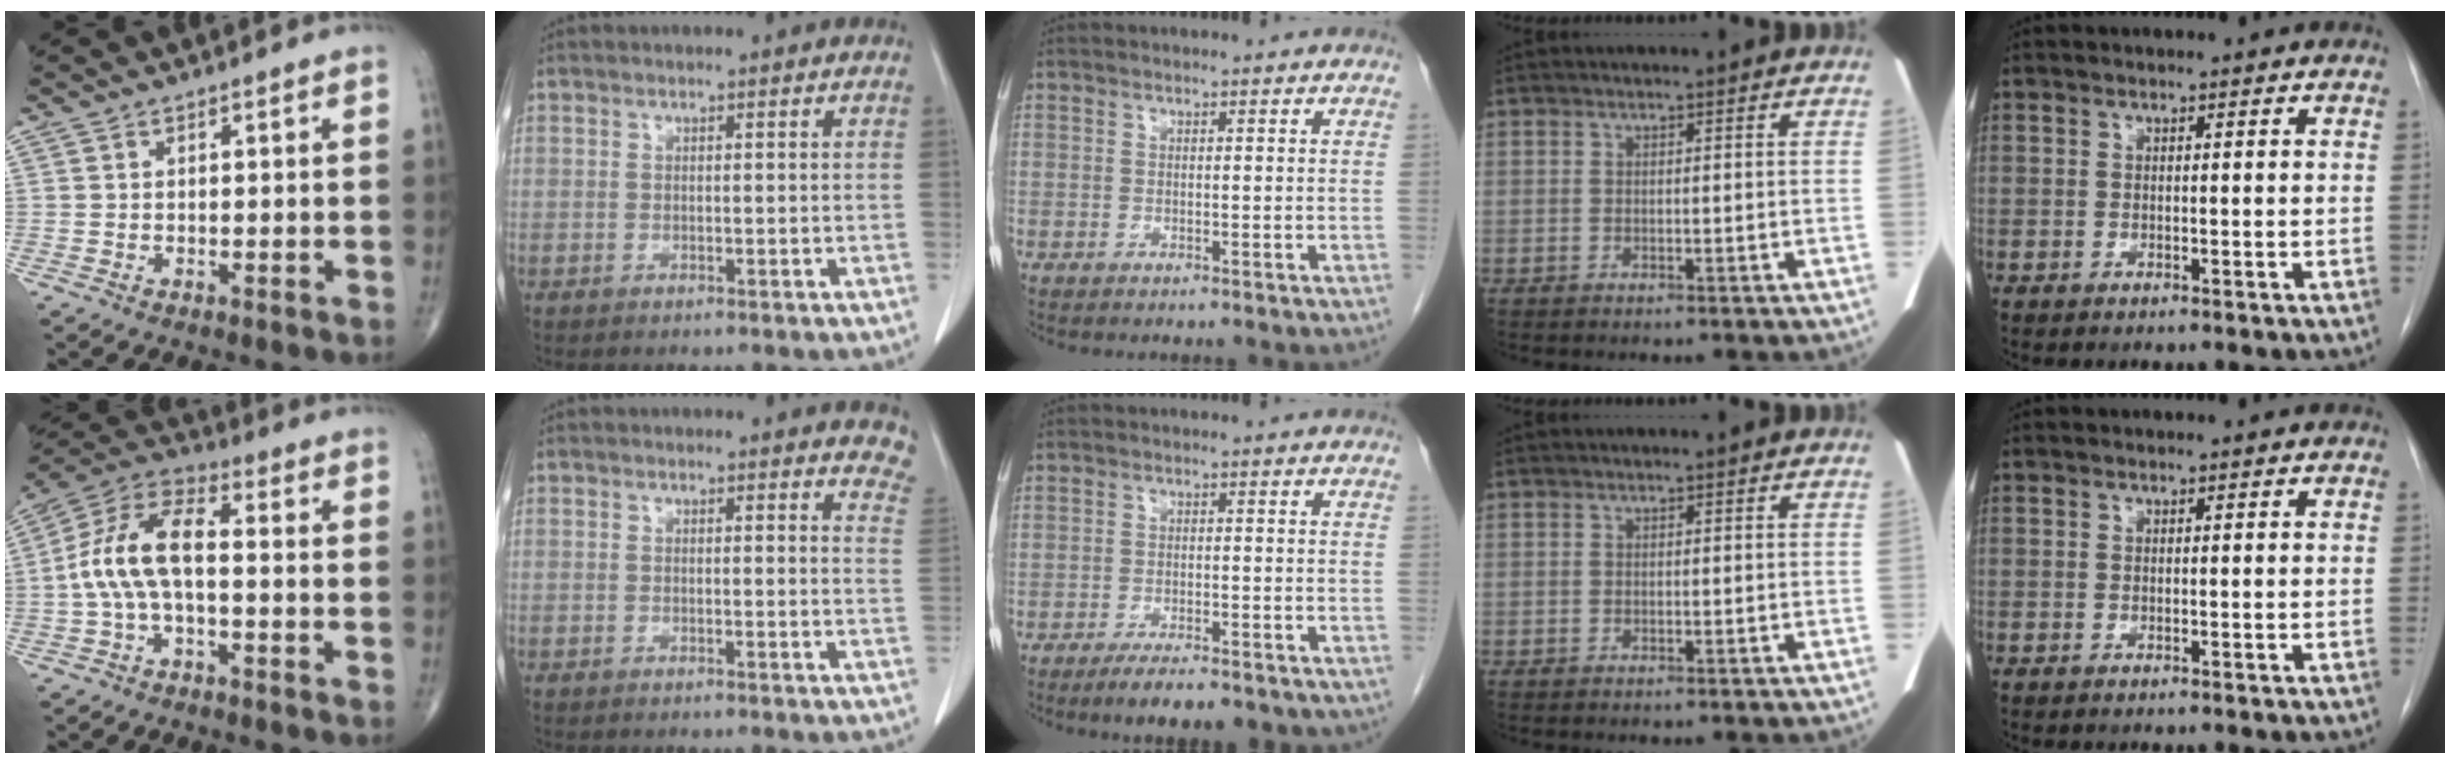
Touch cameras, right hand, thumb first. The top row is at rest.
{"thumb": {"total": 11.8, "force": [-1.1, 5.6, 10.3], "torque": [-0.209, 0.043, -0.029]}, "index": {"total": 6.8, "force": [6.4, 1.8, 1.4], "torque": [0.014, -0.021, 0.035]}, "middle": {"total": 6.8, "force": [-5.1, 1.8, 4.1], "torque": [-0.055, -0.009, -0.068]}}